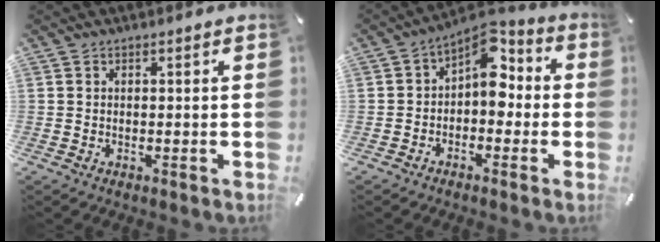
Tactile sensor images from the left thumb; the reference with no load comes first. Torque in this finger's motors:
{"motor_torque": [0.26, 0.74, 0.67, -0.44, 0.28]}